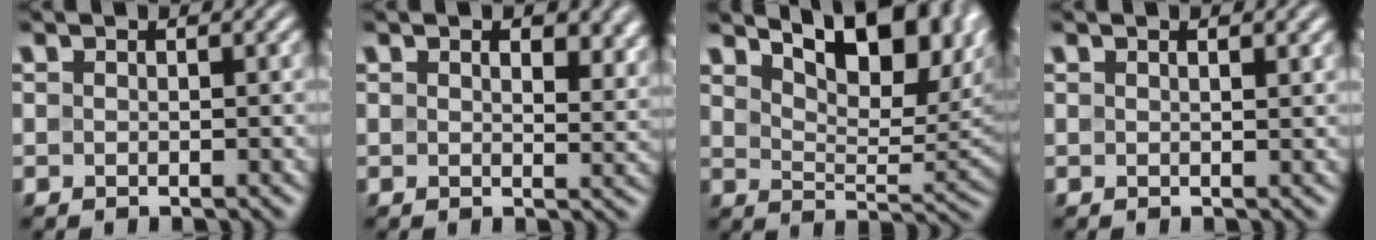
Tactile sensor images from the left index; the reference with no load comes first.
{"total": 4.1, "force": [2.0, 2.2, 2.8], "torque": [-0.039, -0.006, 0.027]}
{"total": 11.3, "force": [5.9, 4.5, 8.6], "torque": [-0.109, 0.015, 0.084]}
{"total": 1.1, "force": [0.7, 0.2, 0.8], "torque": [-0.013, 0.001, 0.012]}